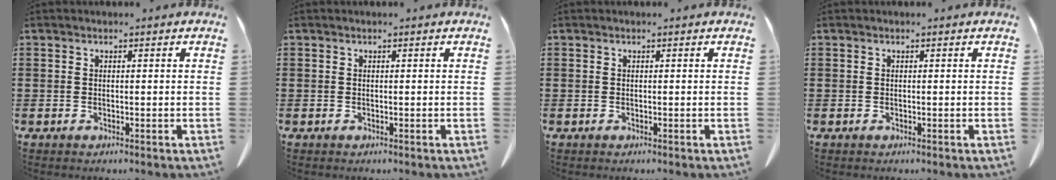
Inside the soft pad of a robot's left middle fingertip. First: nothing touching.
{"total": 0.0}
{"total": 0.0}
{"total": 0.0}